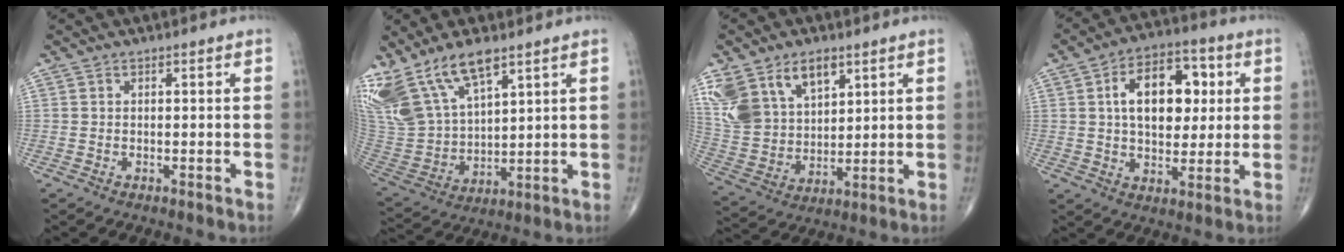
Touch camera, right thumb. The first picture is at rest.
{"total": 18.4, "force": [11.9, 7.8, 11.7], "torque": [-0.241, -0.040, 0.249]}
{"total": 16.3, "force": [8.5, 10.2, 9.5], "torque": [-0.178, -0.020, 0.179]}
{"total": 15.2, "force": [3.3, 9.4, 11.6], "torque": [-0.141, 0.009, 0.049]}